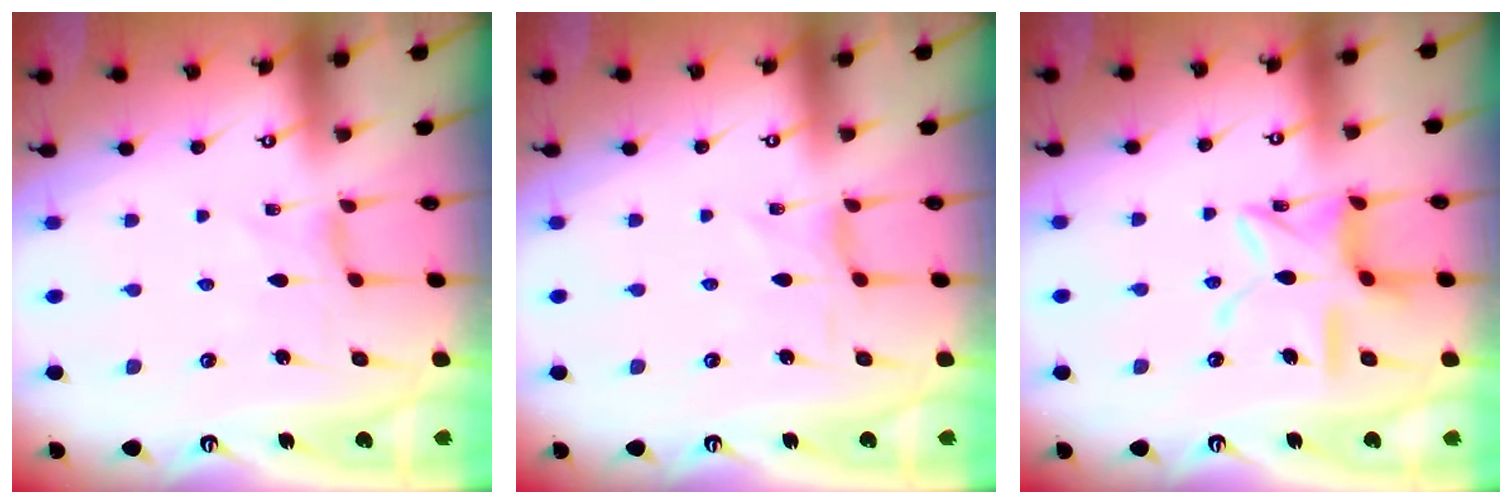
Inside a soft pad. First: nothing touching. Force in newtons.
{"total": 0.9, "press": 0.9, "slide": 0.2}
{"total": 13.4, "press": 13.3, "slide": 1.2}